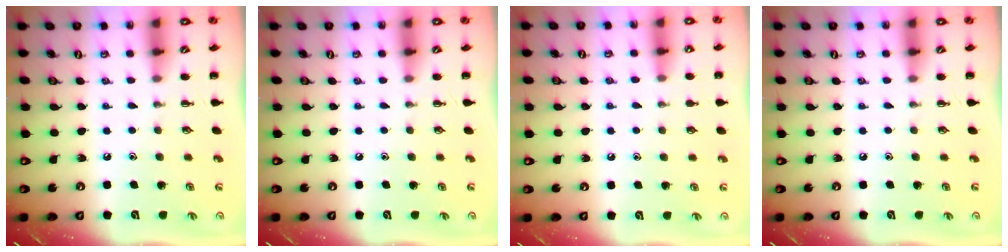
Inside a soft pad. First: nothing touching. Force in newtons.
{"total": 0.0}
{"total": 6.6, "press": 6.3, "slide": 1.9}
{"total": 0.0}